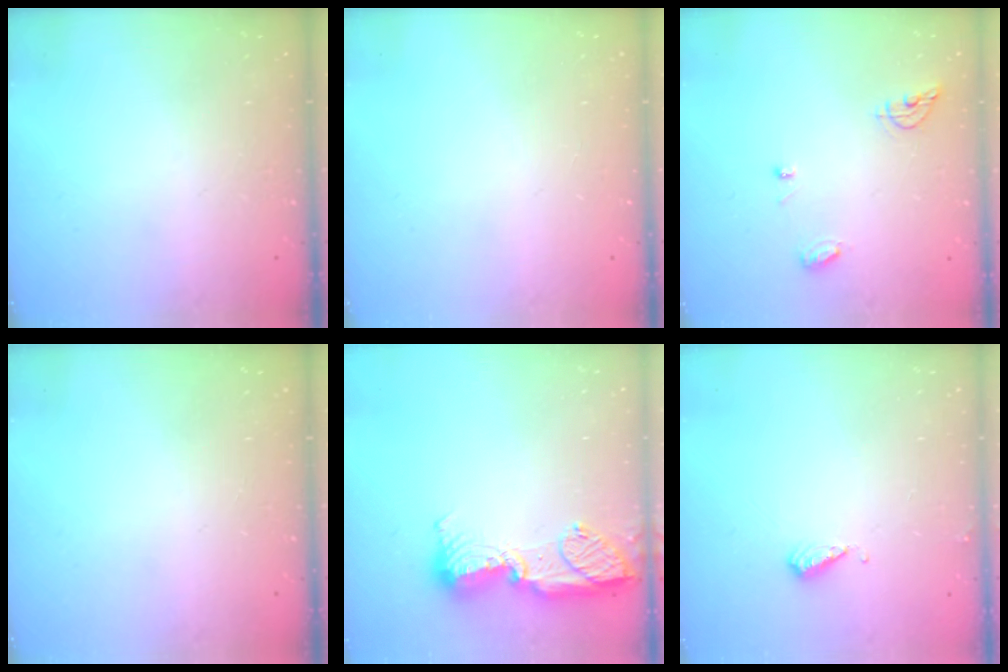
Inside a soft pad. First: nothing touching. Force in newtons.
{"total": 0.0}
{"total": 6.7, "press": 6.7, "slide": 0.3}
{"total": 0.0}
{"total": 14.9, "press": 13.8, "slide": 5.6}
{"total": 4.5, "press": 4.4, "slide": 0.8}